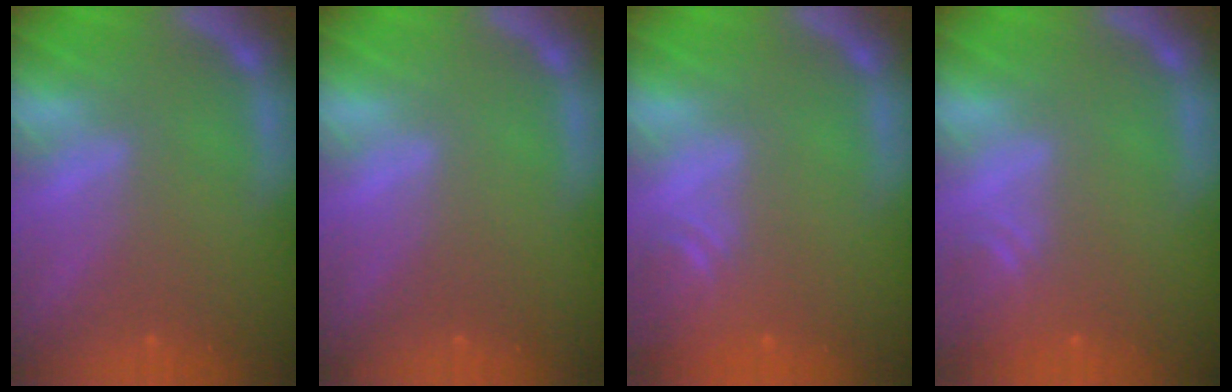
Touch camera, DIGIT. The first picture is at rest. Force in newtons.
{"total": 0.0}
{"total": 3.0}
{"total": 2.4}